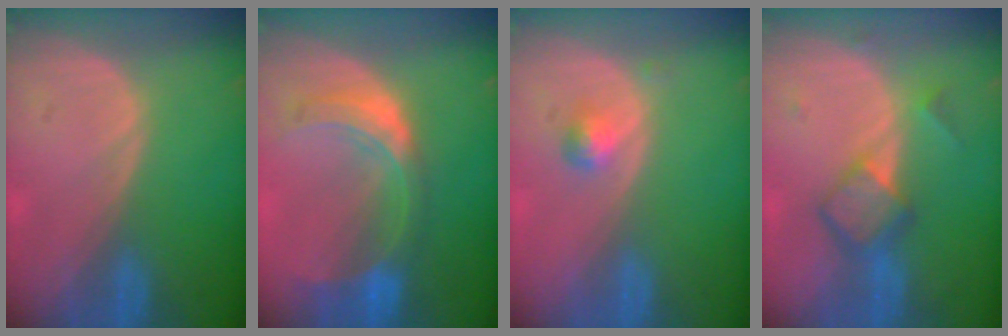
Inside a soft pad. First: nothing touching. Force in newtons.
{"total": 8.1, "press": 7.2, "slide": 3.7}
{"total": 2.0, "press": 2.0, "slide": 0.2}
{"total": 6.0, "press": 5.2, "slide": 3.1}